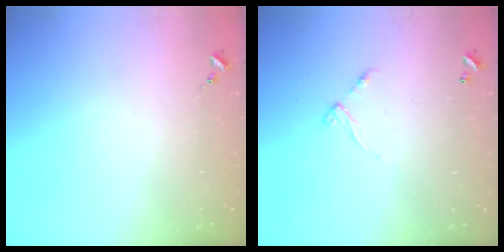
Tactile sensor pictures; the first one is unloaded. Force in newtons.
{"total": 6.2, "press": 6.2, "slide": 0.4}